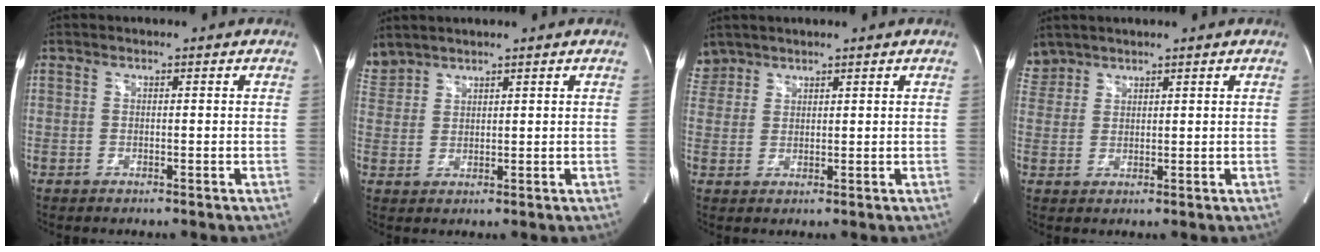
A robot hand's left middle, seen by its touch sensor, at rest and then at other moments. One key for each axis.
{"total": 4.1, "fx": 3.9, "fy": 1.0, "fz": 0.2, "tx": -0.021, "ty": 0.018, "tz": 0.091}
{"total": 3.2, "fx": 2.8, "fy": 1.5, "fz": -0.3, "tx": 0.009, "ty": 0.011, "tz": 0.058}
{"total": 3.3, "fx": 3.0, "fy": 1.4, "fz": -0.3, "tx": 0.006, "ty": 0.013, "tz": 0.063}